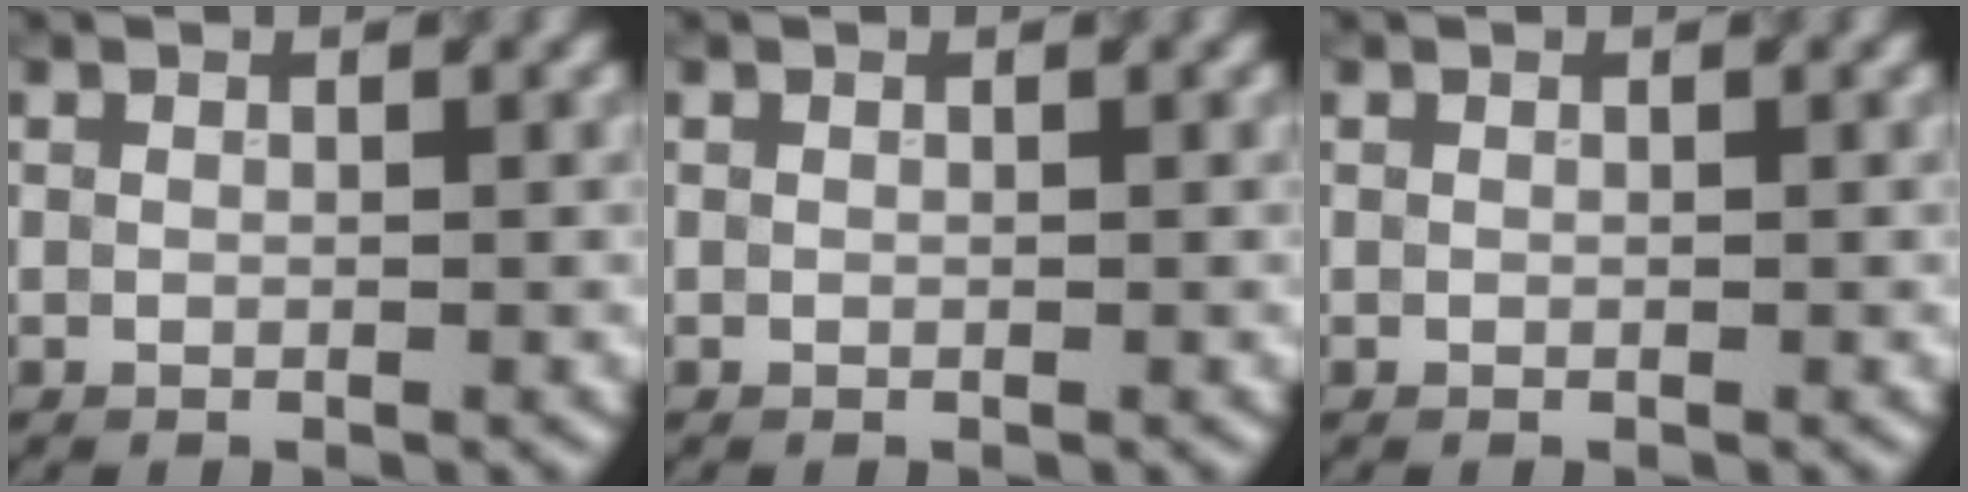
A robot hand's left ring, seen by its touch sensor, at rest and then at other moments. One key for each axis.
{"total": 0.0}
{"total": 0.0}